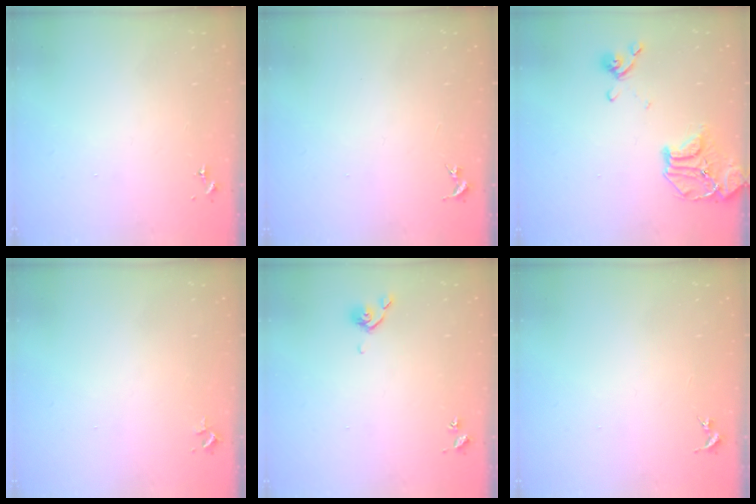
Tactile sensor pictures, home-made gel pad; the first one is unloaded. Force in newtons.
{"total": 0.0}
{"total": 16.9, "press": 16.8, "slide": 2.2}
{"total": 2.2, "press": 2.2, "slide": 0.3}
{"total": 4.6, "press": 4.5, "slide": 1.0}
{"total": 0.0}